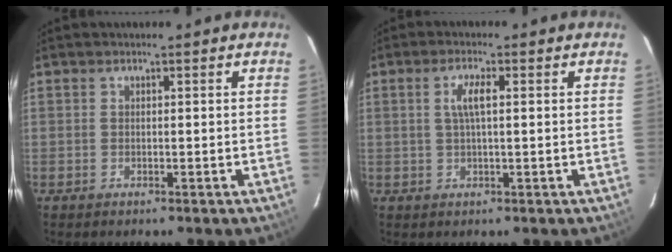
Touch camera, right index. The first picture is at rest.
{"total": 3.5, "force": [0.7, 0.6, 3.4], "torque": [-0.065, 0.005, 0.013]}